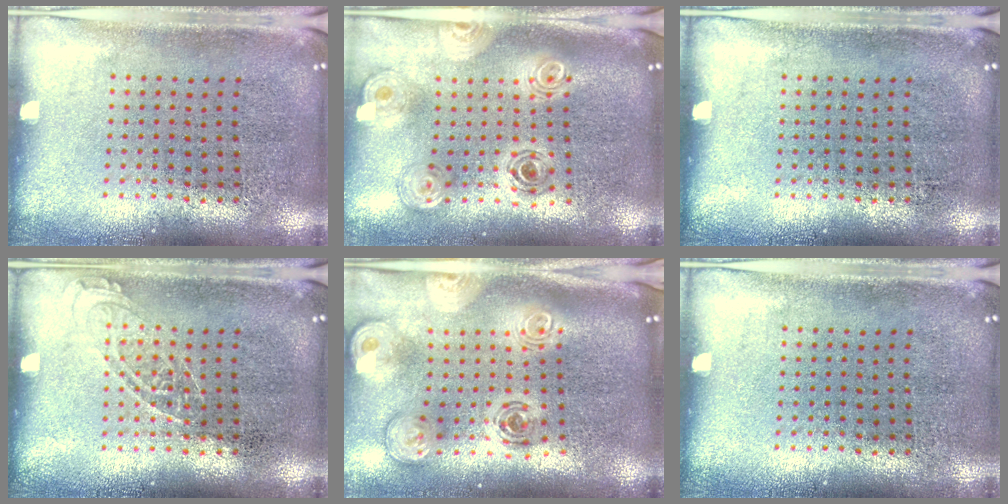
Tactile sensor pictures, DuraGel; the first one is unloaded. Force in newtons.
{"total": 1.3, "press": 1.2, "slide": 0.5}
{"total": 0.0}
{"total": 1.5, "press": 1.4, "slide": 0.2}
{"total": 2.6, "press": 1.9, "slide": 1.8}
{"total": 0.0}